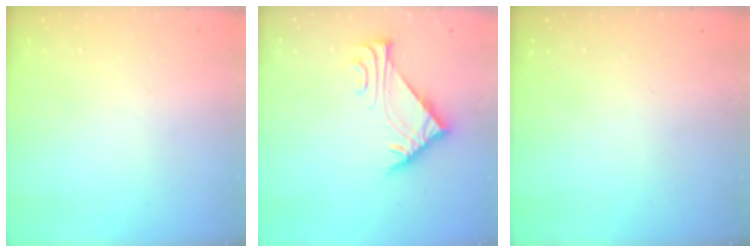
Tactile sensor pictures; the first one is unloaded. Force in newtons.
{"total": 6.1, "press": 6.1, "slide": 0.3}
{"total": 0.0}